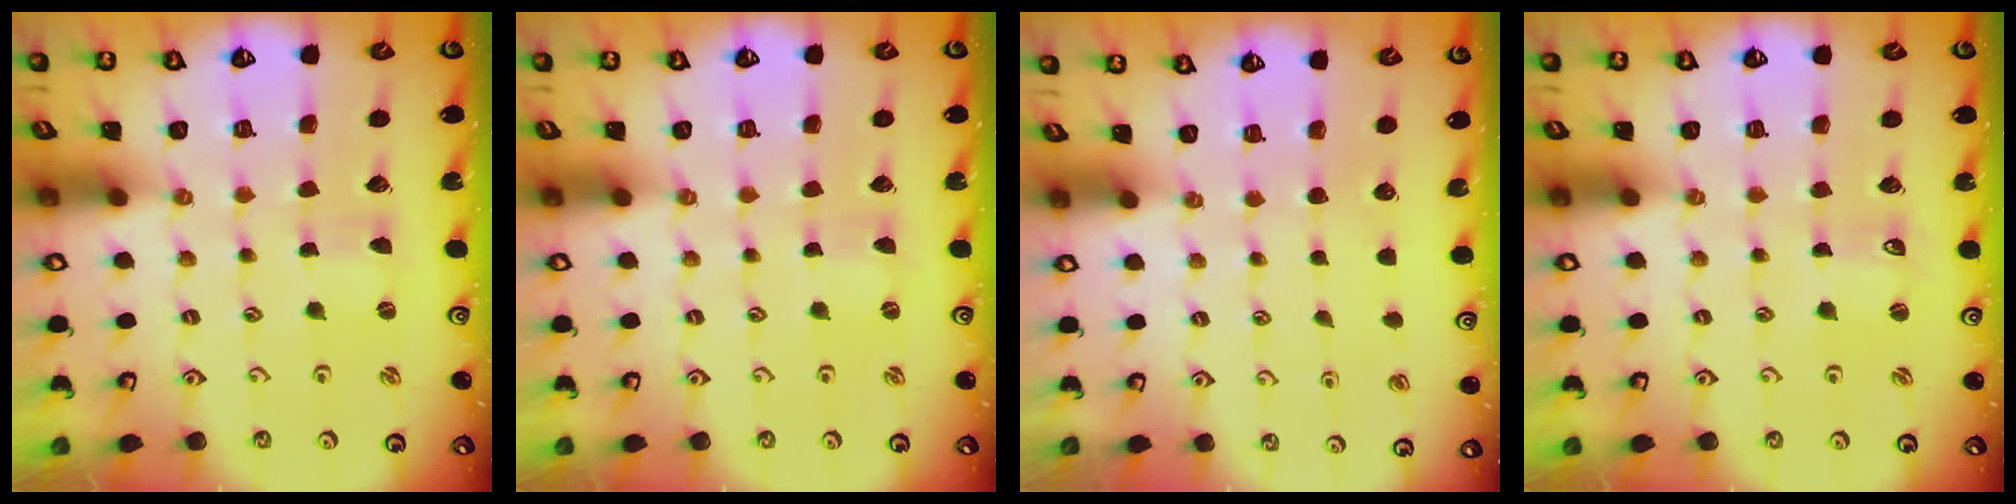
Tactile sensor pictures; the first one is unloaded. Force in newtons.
{"total": 0.0}
{"total": 0.0}
{"total": 0.6, "press": 0.6, "slide": 0.1}